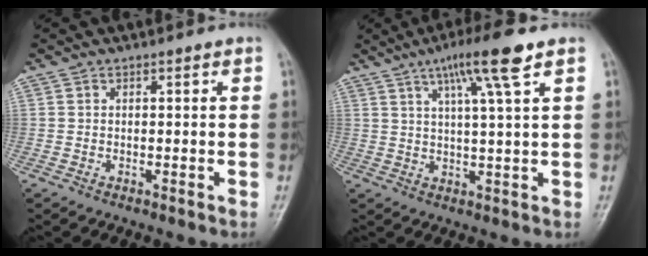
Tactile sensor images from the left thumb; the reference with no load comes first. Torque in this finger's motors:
{"motor_torque": [0.18, 0.09, -0.06, 0.00, 0.13]}